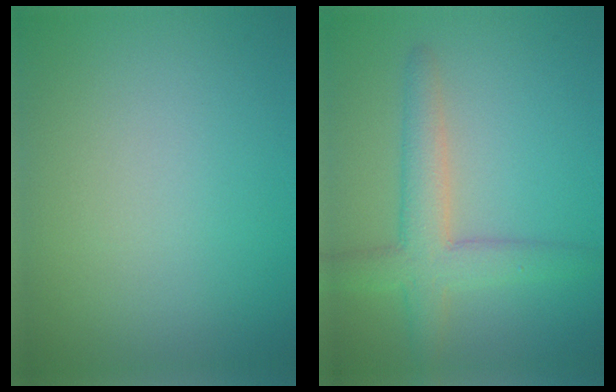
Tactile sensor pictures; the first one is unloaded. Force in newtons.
{"total": 4.7, "press": 4.7, "slide": 0.1}